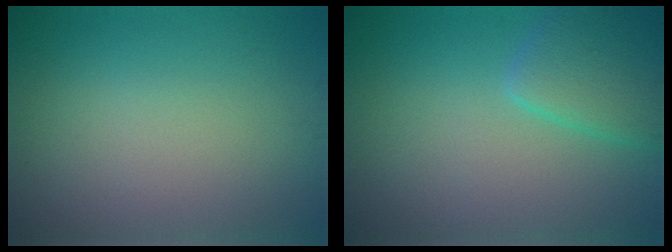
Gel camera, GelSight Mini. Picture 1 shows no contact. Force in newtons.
{"total": 3.8, "press": 3.8, "slide": 0.3}